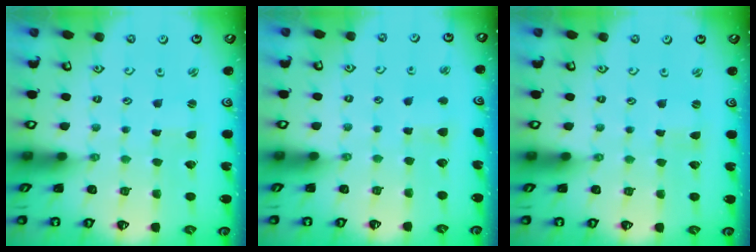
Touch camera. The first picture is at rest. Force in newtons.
{"total": 2.7, "press": 2.6, "slide": 0.8}
{"total": 0.0}